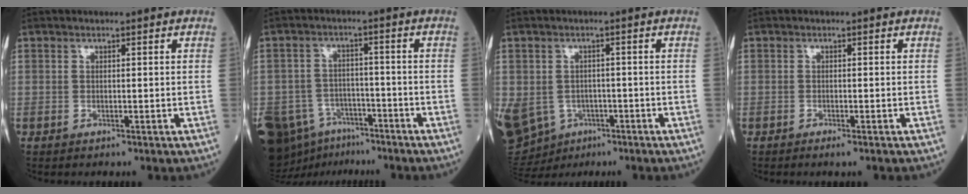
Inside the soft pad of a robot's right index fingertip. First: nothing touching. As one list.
[{"total": 17.2, "force": [-10.4, 11.5, 7.5], "torque": [-0.204, -0.003, -0.157]}, {"total": 21.1, "force": [-7.8, 17.7, 8.5], "torque": [-0.298, -0.011, -0.102]}, {"total": 1.4, "force": [-1.0, -0.1, 0.9], "torque": [-0.015, -0.004, -0.014]}]